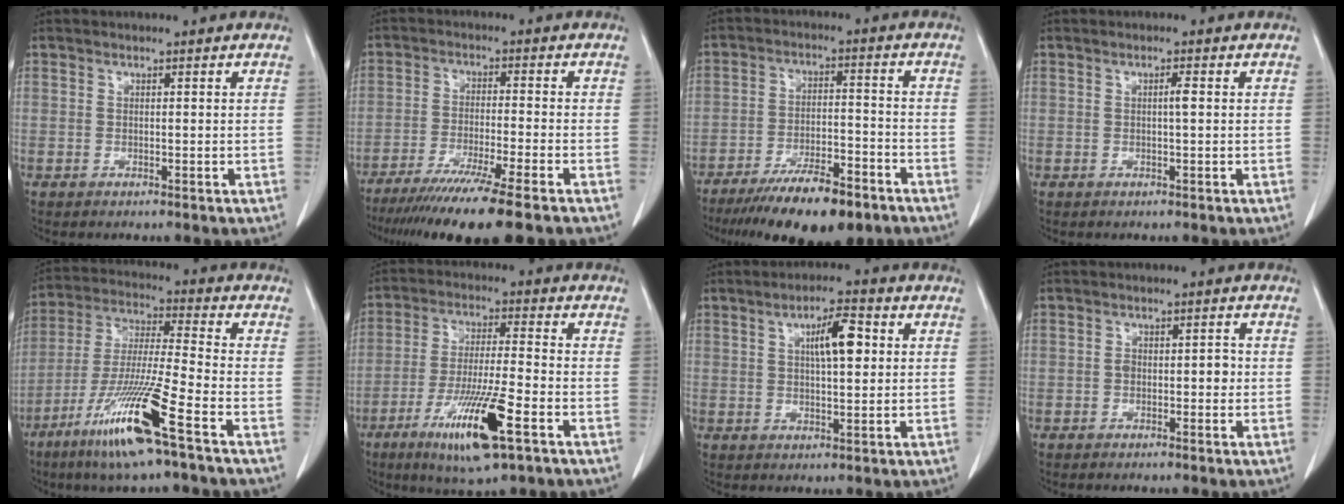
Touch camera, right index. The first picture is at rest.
{"total": 13.8, "force": [-10.7, -0.9, 8.7], "torque": [-0.142, -0.043, -0.171]}
{"total": 13.8, "force": [-10.1, 3.4, 8.7], "torque": [-0.142, -0.016, -0.167]}
{"total": 1.1, "force": [0.1, 0.0, 1.1], "torque": [-0.021, 0.001, 0.000]}
{"total": 15.3, "force": [-8.2, -0.5, 12.9], "torque": [-0.268, -0.036, -0.158]}
{"total": 13.5, "force": [-6.4, 1.2, 11.9], "torque": [-0.223, -0.026, -0.109]}
{"total": 6.6, "force": [1.8, 1.6, 6.2], "torque": [-0.103, 0.010, 0.030]}
{"total": 2.9, "force": [-0.4, 1.6, 2.4], "torque": [-0.034, 0.010, -0.005]}